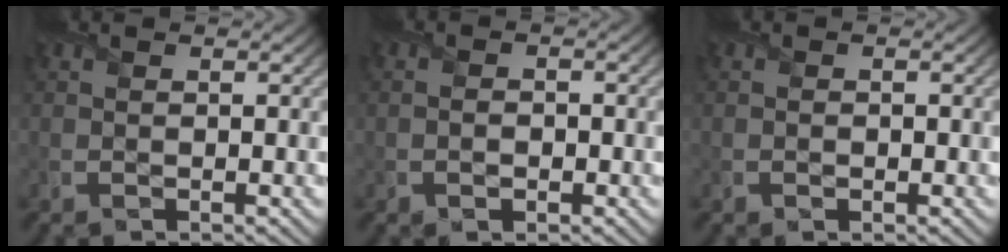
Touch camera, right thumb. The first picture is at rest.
{"total": 2.0, "force": [-0.5, 1.4, 1.3], "torque": [-0.002, 0.002, -0.013]}
{"total": 0.7, "force": [-0.2, 0.5, 0.4], "torque": [-0.005, -0.003, -0.001]}